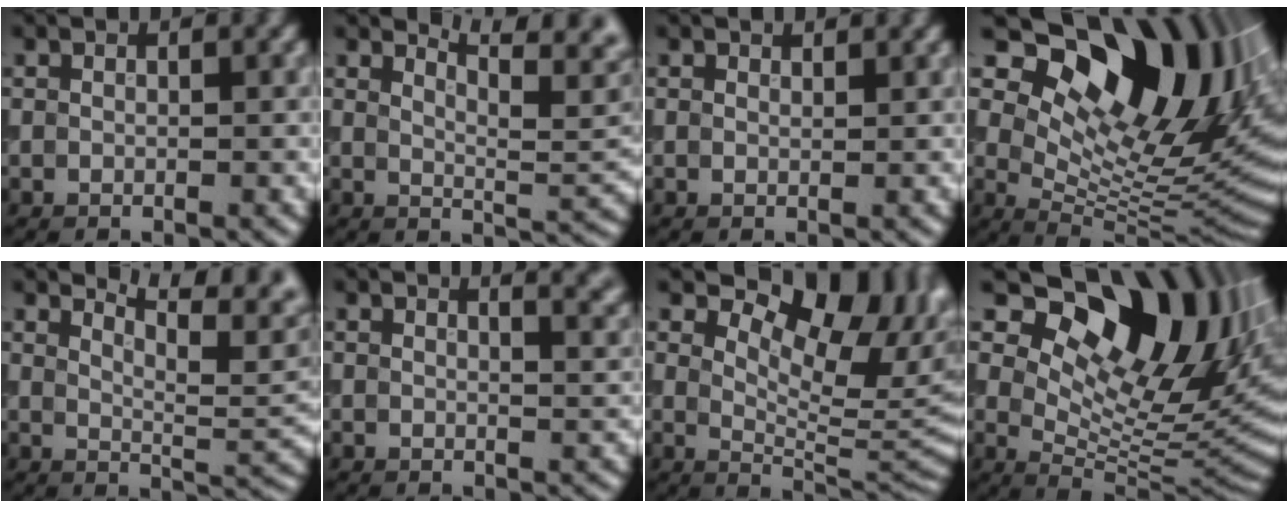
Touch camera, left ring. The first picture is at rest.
{"total": 5.4, "force": [3.5, 1.5, 3.8], "torque": [-0.046, 0.007, 0.052]}
{"total": 1.0, "force": [0.9, 0.3, 0.2], "torque": [-0.004, -0.002, 0.011]}
{"total": 15.7, "force": [7.3, 7.9, 11.5], "torque": [-0.149, 0.009, 0.123]}
{"total": 5.3, "force": [3.4, 1.5, 3.8], "torque": [-0.050, 0.005, 0.054]}
{"total": 4.9, "force": [3.1, 2.2, 3.1], "torque": [-0.003, 0.032, 0.013]}
{"total": 11.4, "force": [5.9, 5.4, 8.0], "torque": [-0.117, 0.007, 0.094]}
{"total": 14.2, "force": [6.5, 7.6, 10.0], "torque": [-0.131, 0.005, 0.110]}